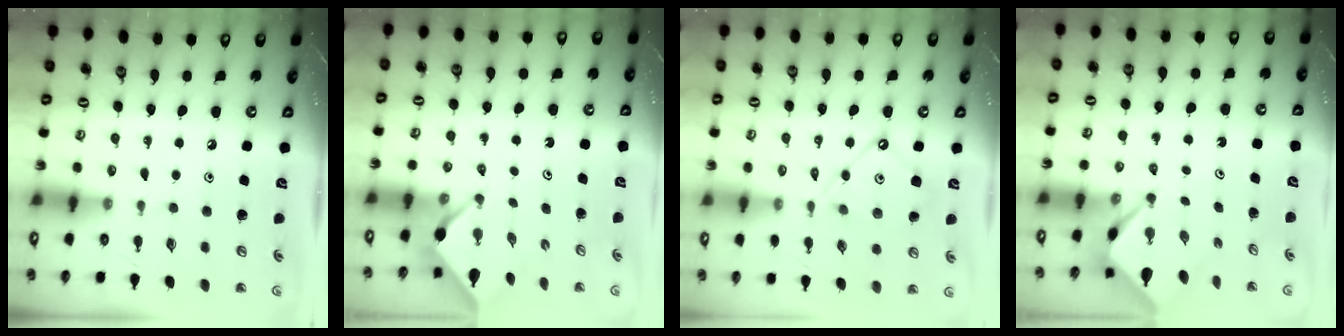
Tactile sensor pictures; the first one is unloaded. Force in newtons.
{"total": 2.3, "press": 2.3, "slide": 0.2}
{"total": 9.7, "press": 9.7, "slide": 1.0}
{"total": 2.6, "press": 2.6, "slide": 0.1}